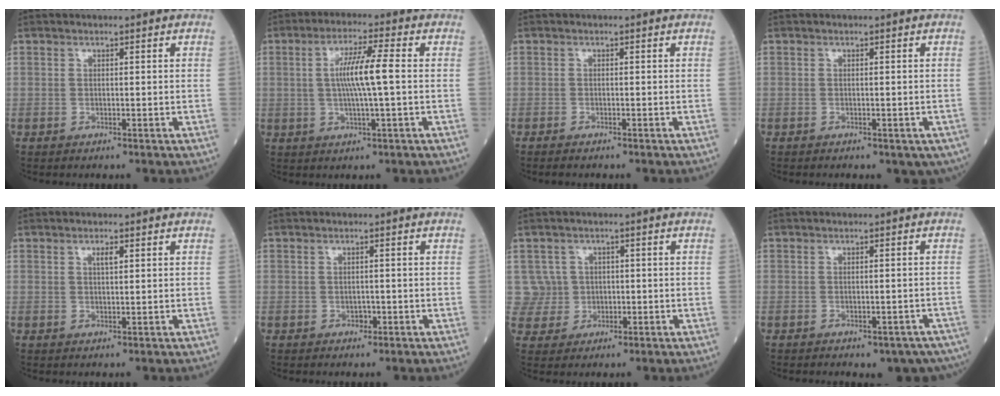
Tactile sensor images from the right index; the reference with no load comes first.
{"total": 7.3, "force": [0.4, -0.1, 7.3], "torque": [-0.136, 0.003, 0.005]}
{"total": 1.2, "force": [-1.1, 0.2, 0.5], "torque": [-0.013, -0.003, -0.014]}
{"total": 4.3, "force": [-2.8, 1.9, 2.6], "torque": [-0.022, -0.003, -0.035]}
{"total": 1.4, "force": [0.7, 0.3, 1.2], "torque": [-0.022, -0.001, 0.011]}
{"total": 0.9, "force": [-0.4, 0.7, 0.4], "torque": [-0.006, 0.002, -0.005]}
{"total": 4.6, "force": [0.6, 4.5, -0.5], "torque": [0.023, 0.016, 0.014]}
{"total": 8.1, "force": [-6.1, 3.3, 4.1], "torque": [-0.038, 0.002, -0.069]}